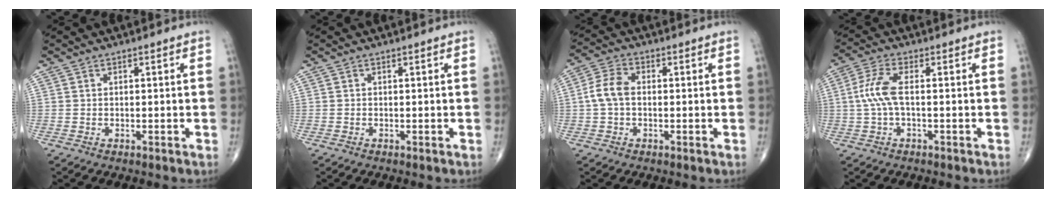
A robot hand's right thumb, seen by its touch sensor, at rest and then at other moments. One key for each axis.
{"total": 0.0}
{"total": 5.6, "fx": -0.2, "fy": 3.6, "fz": 4.3, "tx": -0.091, "ty": 0.018, "tz": -0.010}
{"total": 6.0, "fx": -0.1, "fy": 2.0, "fz": 5.6, "tx": -0.142, "ty": 0.013, "tz": -0.007}